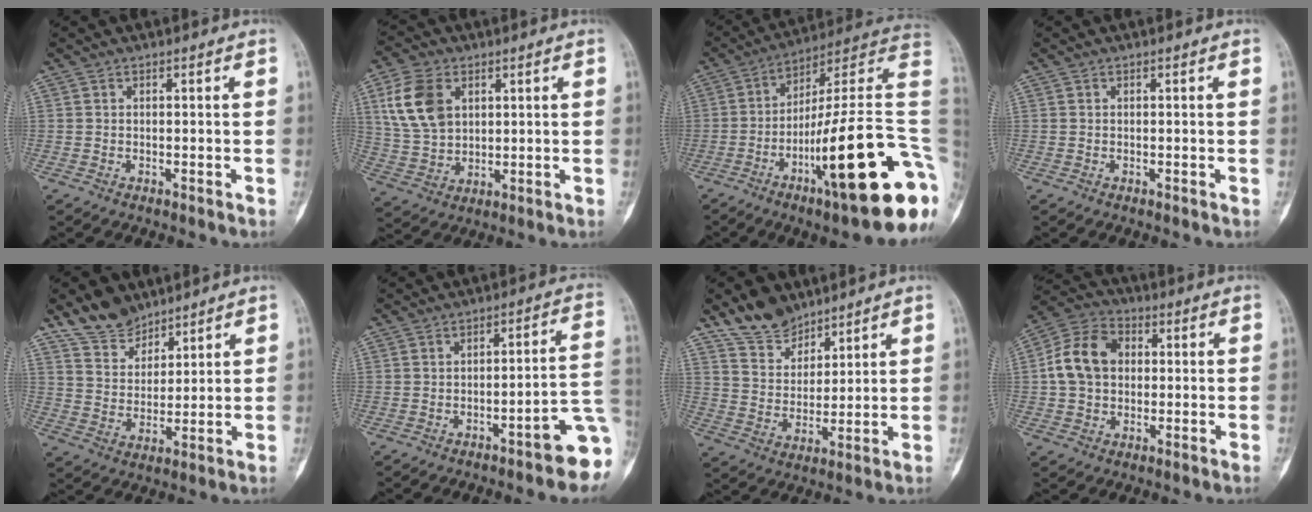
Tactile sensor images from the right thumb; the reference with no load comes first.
{"total": 11.8, "force": [4.1, 8.1, 7.6], "torque": [-0.137, -0.009, 0.086]}
{"total": 28.7, "force": [-7.5, 5.6, 27.1], "torque": [-0.314, 0.042, -0.114]}
{"total": 0.0}
{"total": 8.5, "force": [6.9, 4.4, 2.1], "torque": [-0.013, -0.042, 0.137]}
{"total": 9.2, "force": [-4.2, 1.4, 8.1], "torque": [-0.084, 0.034, -0.054]}
{"total": 9.4, "force": [7.6, 5.0, 2.6], "torque": [-0.019, -0.047, 0.149]}
{"total": 11.3, "force": [1.1, 8.7, 7.1], "torque": [-0.120, 0.025, 0.010]}